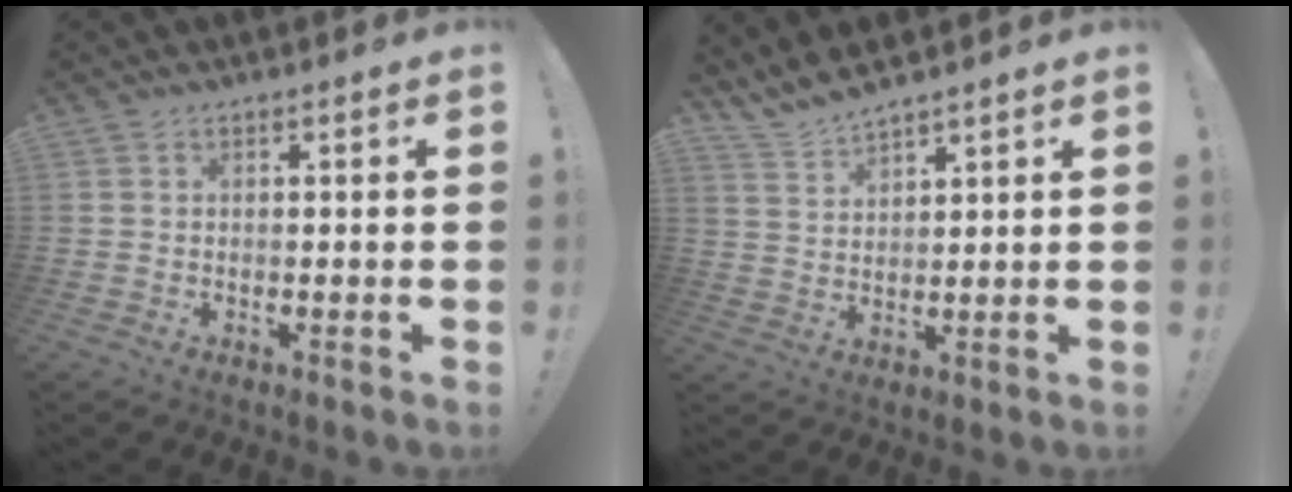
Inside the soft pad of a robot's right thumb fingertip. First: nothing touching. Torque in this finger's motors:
{"motor_torque": [-0.80, 0.96, 0.64, 0.67, 0.02]}